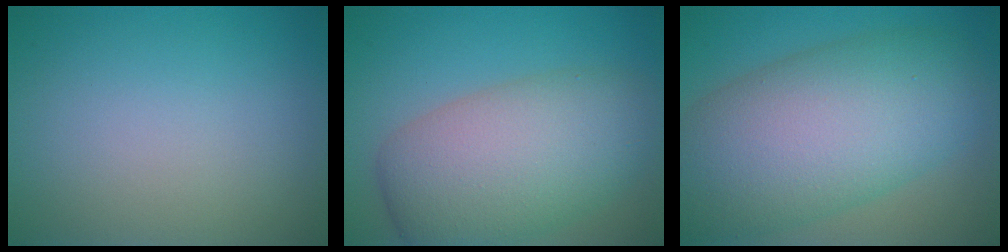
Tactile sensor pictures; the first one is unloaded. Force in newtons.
{"total": 8.9, "press": 8.8, "slide": 0.8}
{"total": 12.0, "press": 11.9, "slide": 0.6}